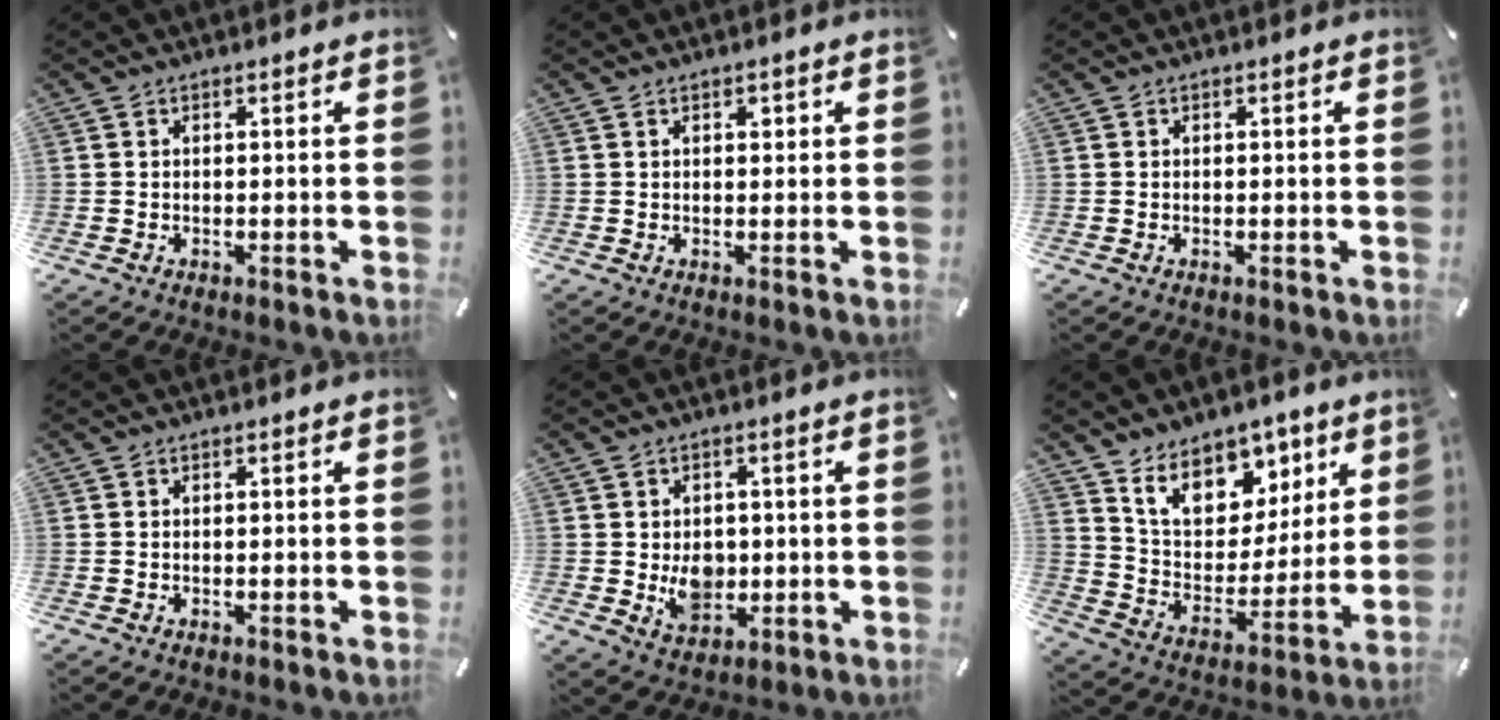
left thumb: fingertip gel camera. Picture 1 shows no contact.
{"total": 1.3, "force": [0.5, 0.8, 0.9], "torque": [-0.020, 0.005, 0.007]}
{"total": 0.0}
{"total": 0.0}
{"total": 7.1, "force": [-0.3, 6.0, 3.8], "torque": [-0.054, -0.004, -0.006]}
{"total": 14.5, "force": [9.6, 9.5, 5.2], "torque": [-0.091, -0.064, 0.178]}